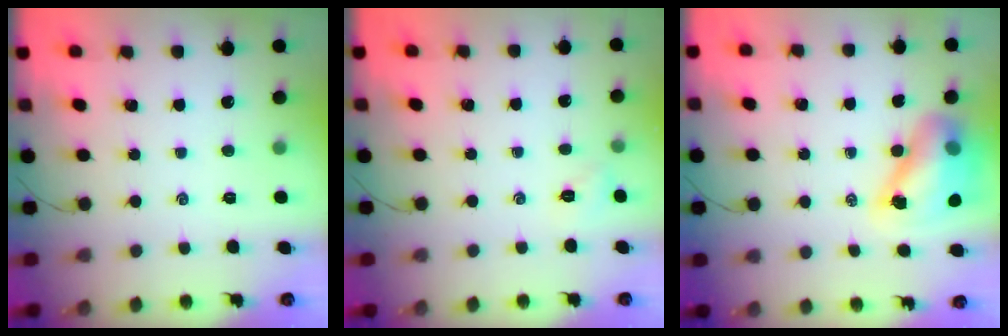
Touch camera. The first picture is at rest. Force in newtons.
{"total": 2.1, "press": 2.0, "slide": 0.6}
{"total": 12.8, "press": 12.2, "slide": 3.6}